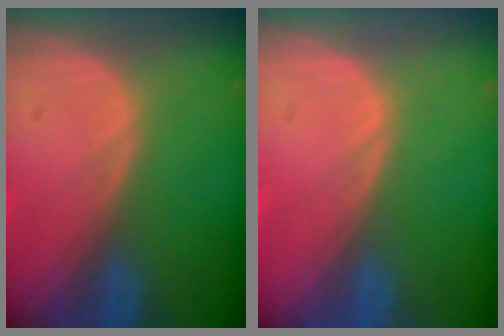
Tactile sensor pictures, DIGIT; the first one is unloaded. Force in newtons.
{"total": 0.0}